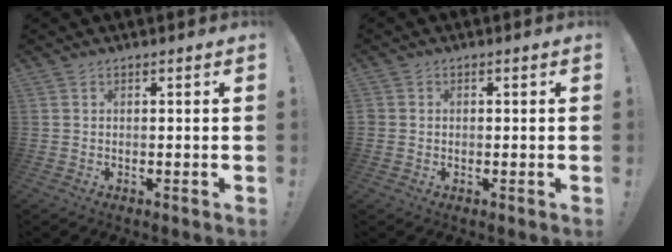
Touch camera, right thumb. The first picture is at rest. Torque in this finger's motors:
{"motor_torque": [0.00, -0.09, -0.15, 0.04, -0.02]}